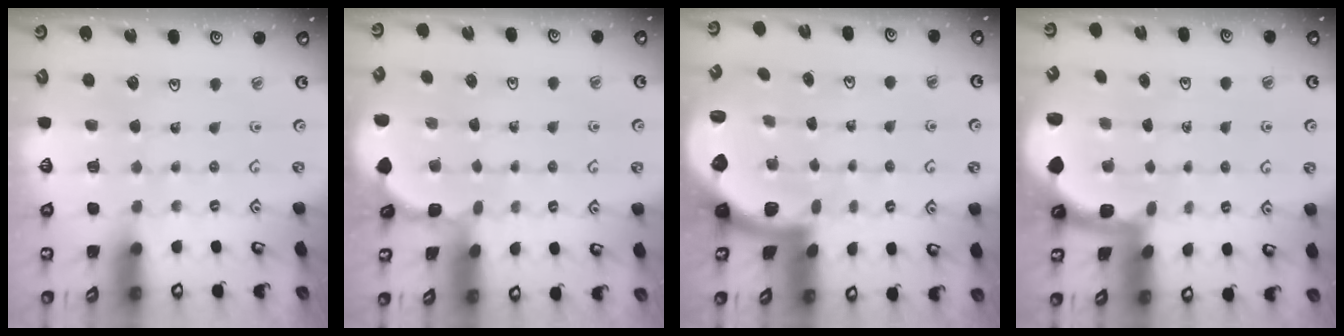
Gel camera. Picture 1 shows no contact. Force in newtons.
{"total": 2.3, "press": 2.3, "slide": 0.1}
{"total": 1.4, "press": 1.4, "slide": 0.2}
{"total": 1.5, "press": 1.5, "slide": 0.2}